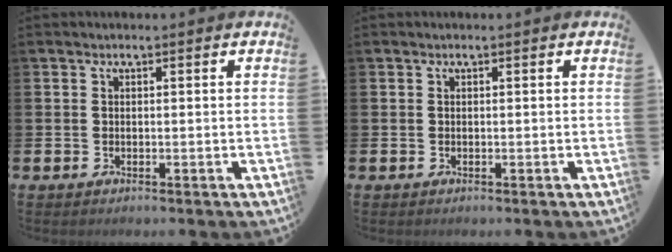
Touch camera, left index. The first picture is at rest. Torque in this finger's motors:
{"motor_torque": [-0.02, -0.02, 0.05, 0.00]}